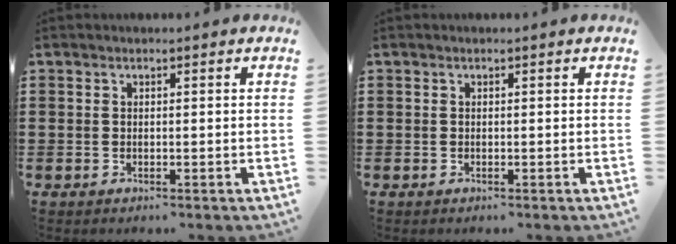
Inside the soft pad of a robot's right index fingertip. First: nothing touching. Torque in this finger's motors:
{"motor_torque": [-0.02, 0.02, 0.00, -0.01]}